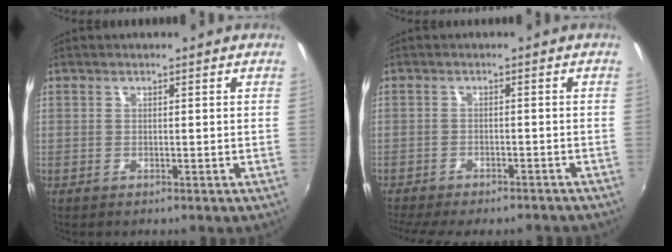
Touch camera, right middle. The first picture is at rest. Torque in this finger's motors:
{"motor_torque": [1.11, -1.03, 0.42, 0.13]}